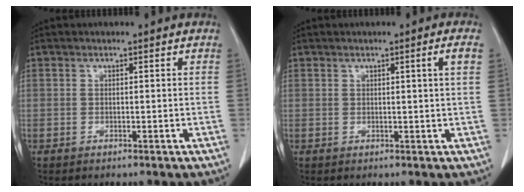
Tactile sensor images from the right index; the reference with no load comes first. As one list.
[{"total": 2.6, "force": [0.8, -0.2, 2.5], "torque": [-0.044, 0.004, 0.015]}]